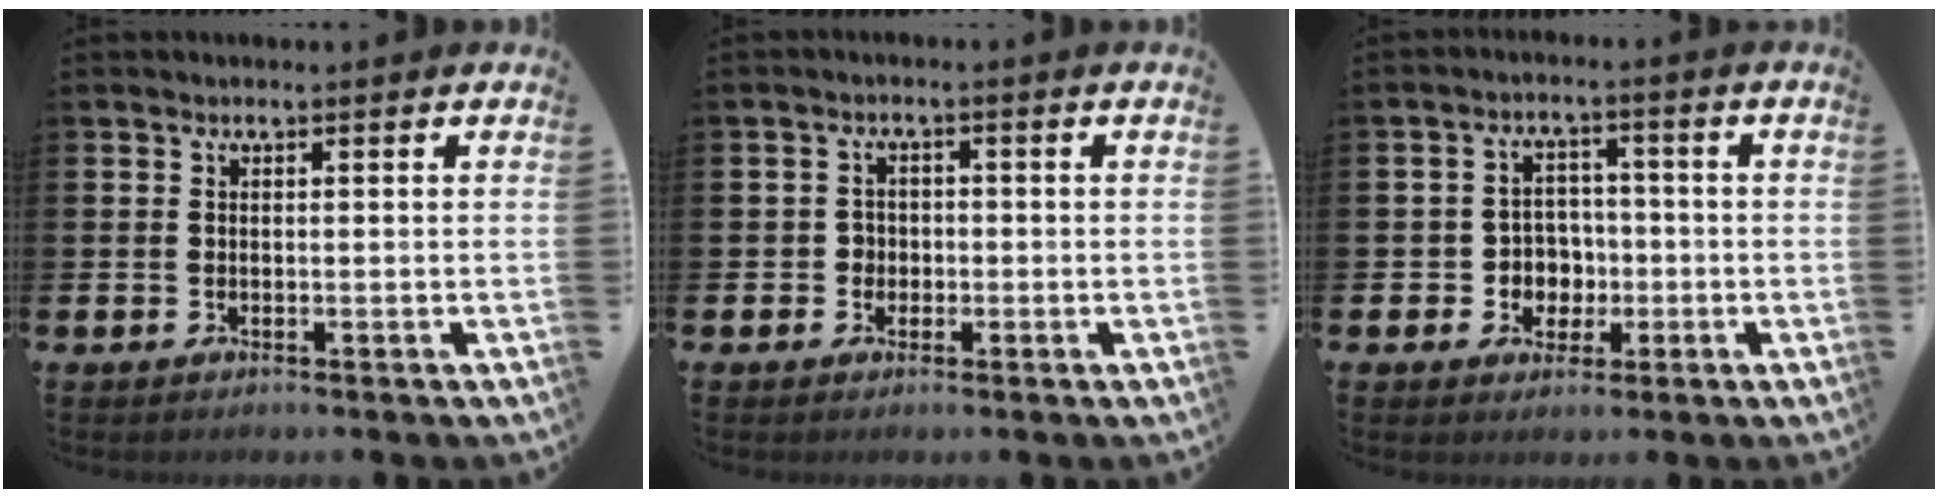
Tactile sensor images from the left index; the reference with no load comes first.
{"total": 1.9, "force": [-0.6, 1.8, 0.3], "torque": [-0.007, 0.005, -0.018]}
{"total": 4.1, "force": [-0.5, 4.0, 0.7], "torque": [-0.017, -0.004, -0.017]}